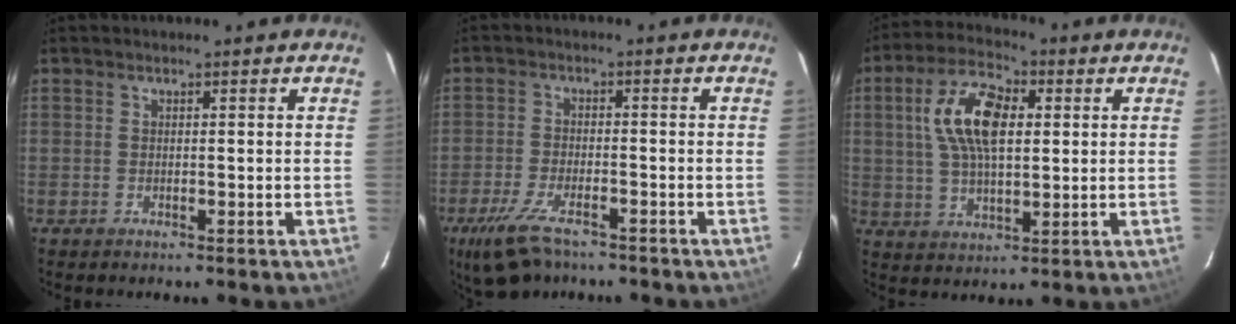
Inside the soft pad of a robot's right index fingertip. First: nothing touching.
{"total": 9.0, "force": [-6.4, 3.3, 5.3], "torque": [-0.133, -0.022, -0.120]}
{"total": 12.5, "force": [2.7, 6.1, 10.5], "torque": [-0.204, 0.021, 0.052]}